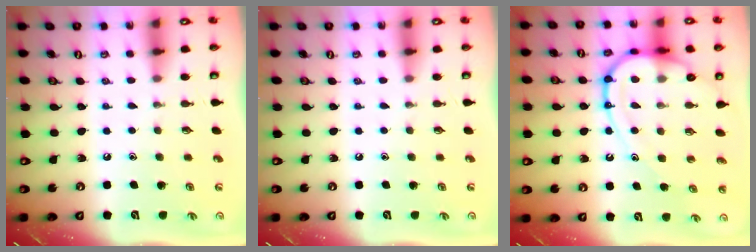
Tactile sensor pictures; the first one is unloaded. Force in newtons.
{"total": 0.0}
{"total": 14.5, "press": 14.4, "slide": 1.2}